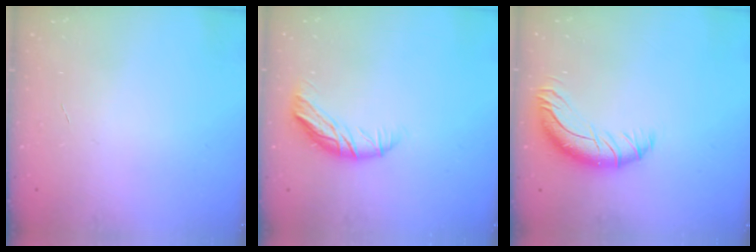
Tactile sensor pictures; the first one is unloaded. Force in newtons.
{"total": 10.3, "press": 10.2, "slide": 1.7}
{"total": 12.4, "press": 12.1, "slide": 2.6}